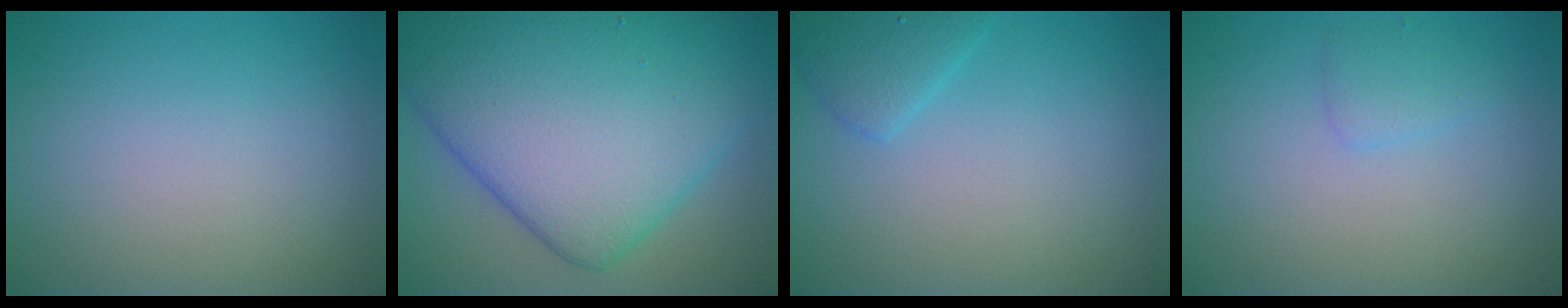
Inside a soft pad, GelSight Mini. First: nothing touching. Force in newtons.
{"total": 14.8, "press": 14.8, "slide": 0.5}
{"total": 2.1, "press": 2.1, "slide": 0.2}
{"total": 1.3, "press": 1.3, "slide": 0.0}